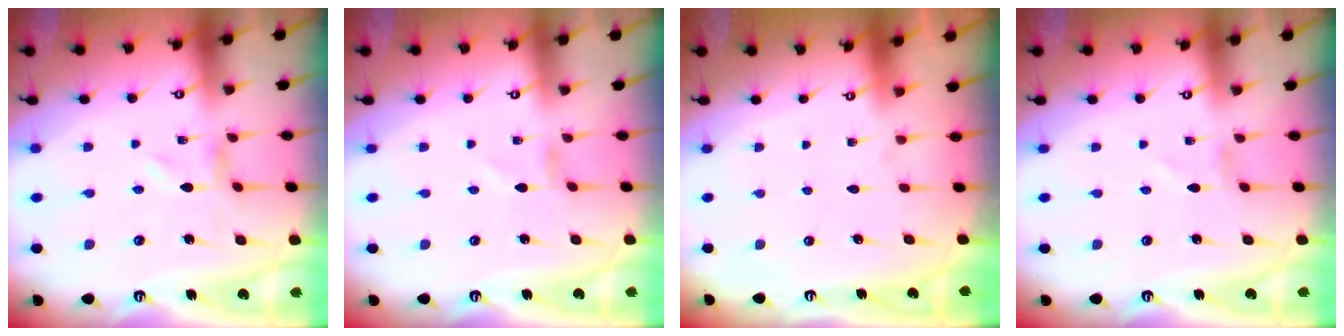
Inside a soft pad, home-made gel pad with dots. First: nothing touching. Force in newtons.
{"total": 0.9, "press": 0.8, "slide": 0.1}
{"total": 1.8, "press": 1.8, "slide": 0.1}
{"total": 1.3, "press": 1.3, "slide": 0.1}